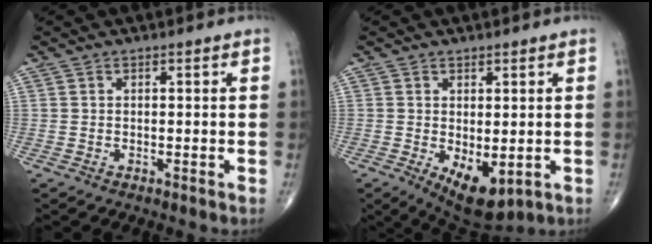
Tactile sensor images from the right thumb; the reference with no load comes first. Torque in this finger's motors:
{"motor_torque": [0.00, 0.71, 0.27, 0.12, 0.06]}